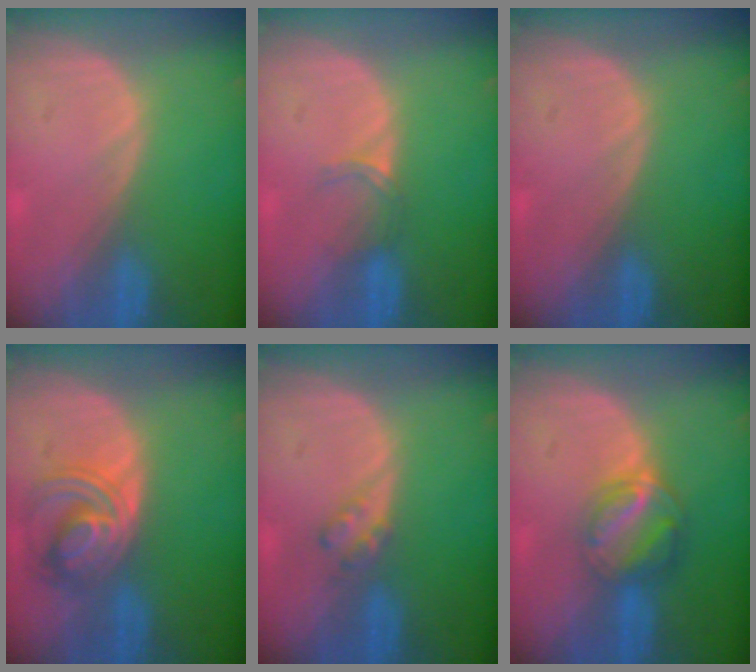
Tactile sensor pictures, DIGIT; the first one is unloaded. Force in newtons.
{"total": 2.2, "press": 1.7, "slide": 1.3}
{"total": 0.0}
{"total": 6.4, "press": 6.3, "slide": 0.7}
{"total": 2.3, "press": 2.2, "slide": 0.3}
{"total": 6.4, "press": 5.5, "slide": 3.2}